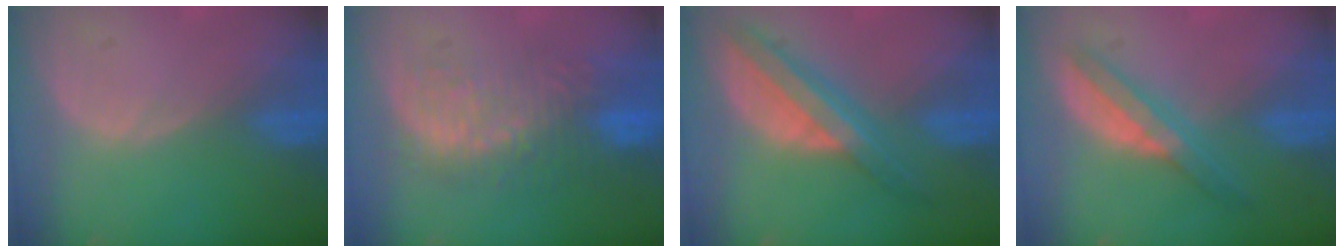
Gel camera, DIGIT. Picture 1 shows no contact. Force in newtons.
{"total": 9.7, "press": 8.9, "slide": 3.9}
{"total": 8.0, "press": 6.7, "slide": 4.3}
{"total": 5.6, "press": 5.2, "slide": 1.9}